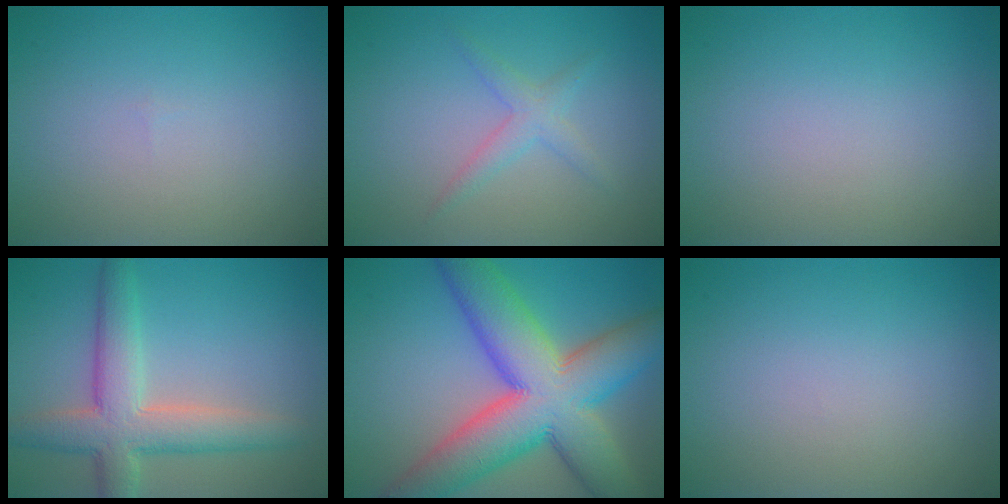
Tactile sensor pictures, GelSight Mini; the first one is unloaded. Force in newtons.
{"total": 1.9, "press": 1.9, "slide": 0.1}
{"total": 0.0}
{"total": 6.1, "press": 6.1, "slide": 0.4}
{"total": 13.6, "press": 13.6, "slide": 0.6}
{"total": 0.0}